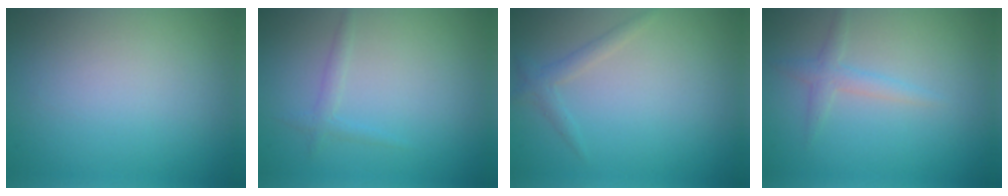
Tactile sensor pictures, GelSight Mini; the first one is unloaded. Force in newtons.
{"total": 1.2, "press": 1.2, "slide": 0.1}
{"total": 1.4, "press": 1.4, "slide": 0.1}
{"total": 1.7, "press": 1.7, "slide": 0.1}